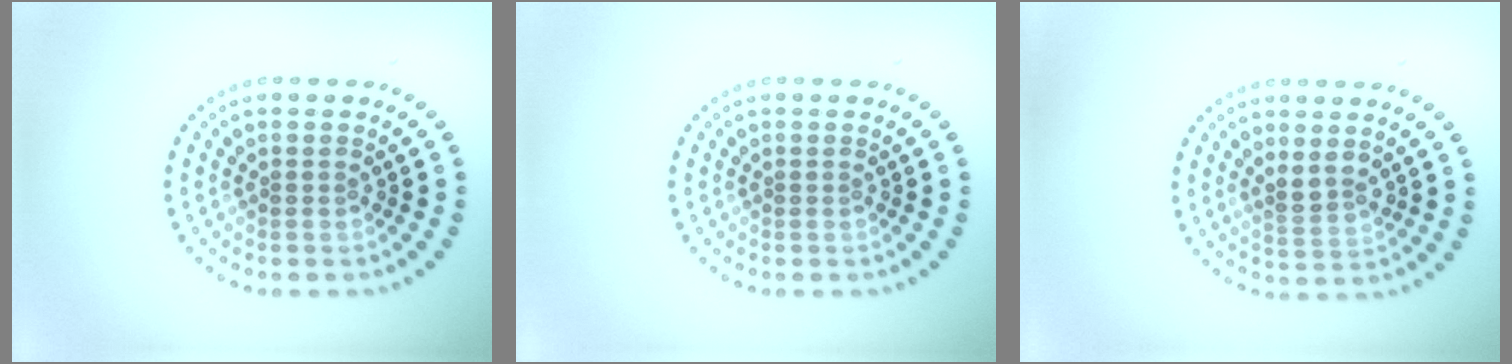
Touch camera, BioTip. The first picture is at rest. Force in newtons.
{"total": 0.0}
{"total": 2.1, "press": 2.0, "slide": 0.9}